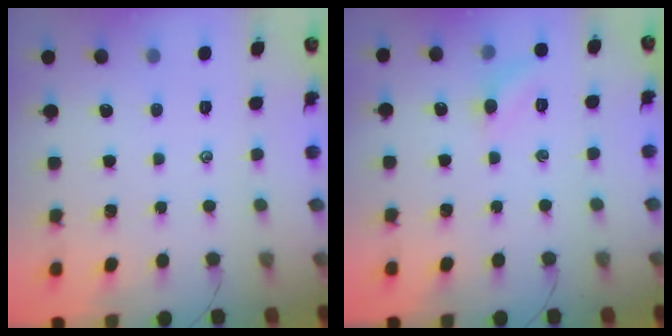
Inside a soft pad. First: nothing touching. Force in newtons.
{"total": 7.1, "press": 6.9, "slide": 1.4}